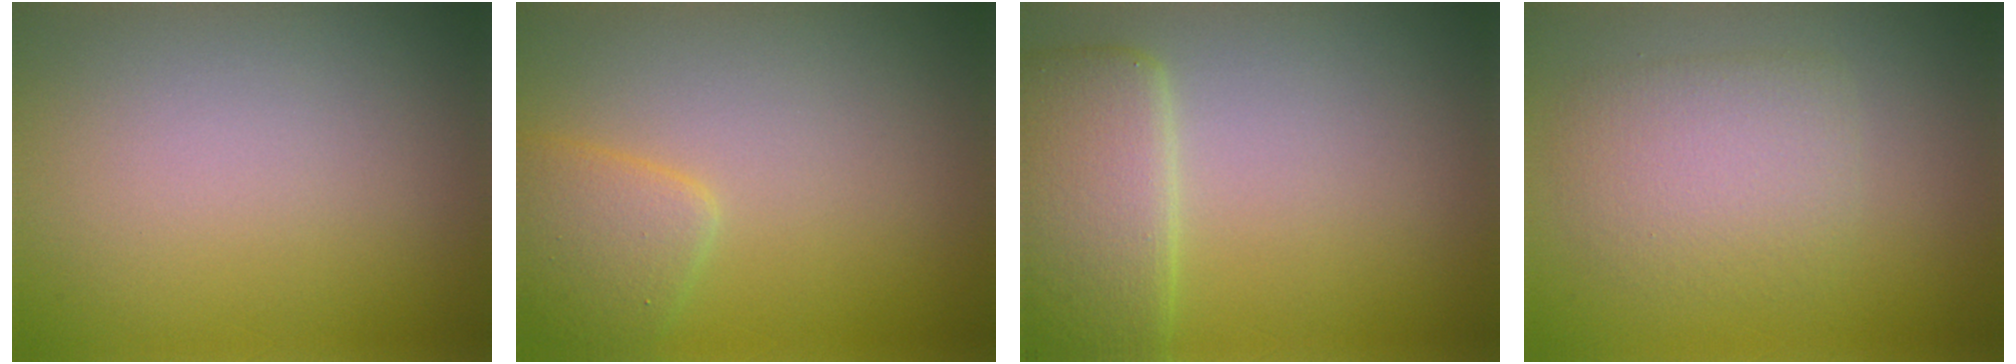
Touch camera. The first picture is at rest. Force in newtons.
{"total": 2.6, "press": 2.6, "slide": 0.2}
{"total": 5.4, "press": 5.4, "slide": 0.1}
{"total": 3.7, "press": 3.7, "slide": 0.3}